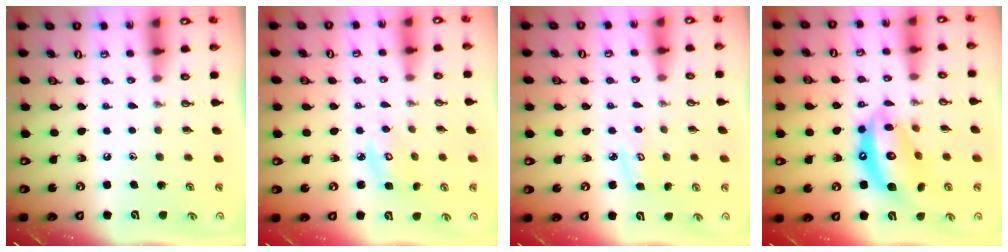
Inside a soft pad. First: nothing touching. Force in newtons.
{"total": 3.8, "press": 3.8, "slide": 0.3}
{"total": 4.5, "press": 4.5, "slide": 0.5}
{"total": 14.7, "press": 14.6, "slide": 1.8}